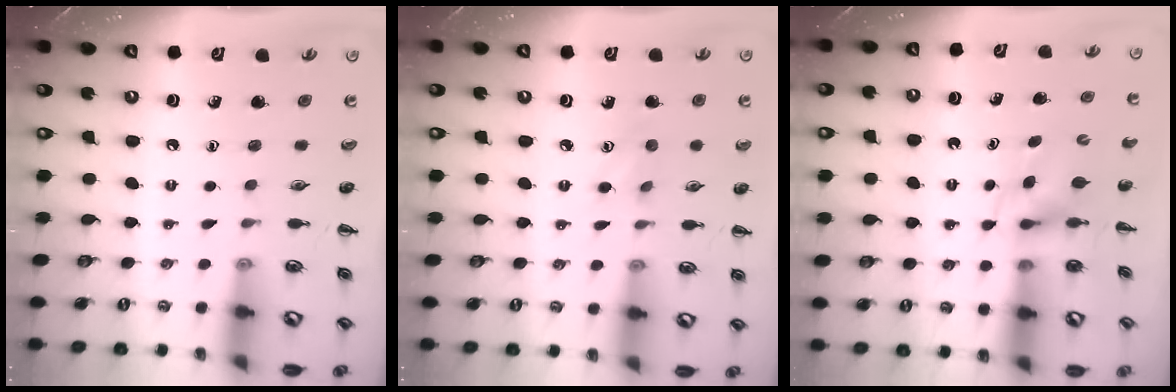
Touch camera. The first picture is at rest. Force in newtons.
{"total": 4.3, "press": 4.1, "slide": 1.2}
{"total": 3.1, "press": 2.9, "slide": 1.2}